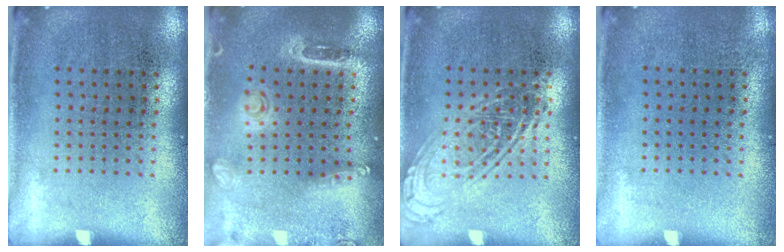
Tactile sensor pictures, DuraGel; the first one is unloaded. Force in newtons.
{"total": 1.6, "press": 1.5, "slide": 0.5}
{"total": 2.6, "press": 2.6, "slide": 0.3}
{"total": 0.0}